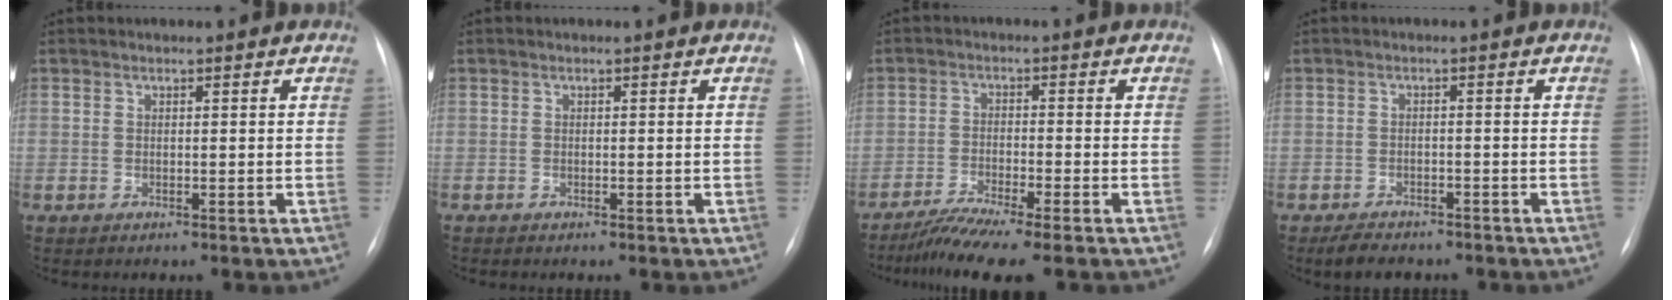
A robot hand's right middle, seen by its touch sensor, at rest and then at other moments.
{"total": 0.0}
{"total": 6.9, "force": [-5.6, -0.7, 3.9], "torque": [-0.070, -0.025, -0.099]}
{"total": 4.8, "force": [-4.0, 1.9, 1.9], "torque": [-0.033, -0.006, -0.057]}